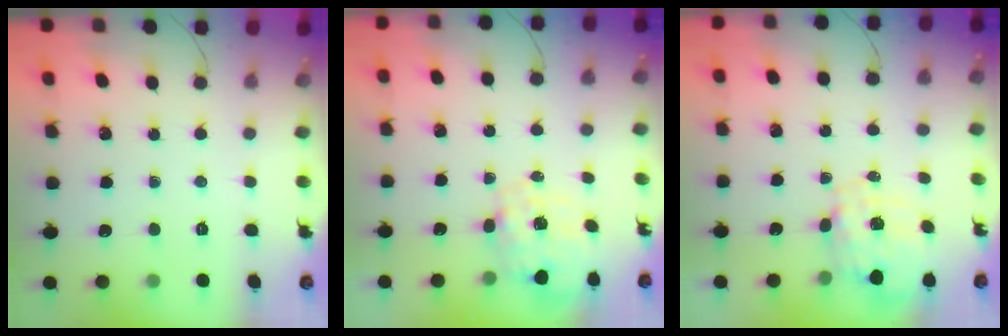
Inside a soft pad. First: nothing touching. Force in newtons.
{"total": 2.1, "press": 1.8, "slide": 1.0}
{"total": 1.3, "press": 1.2, "slide": 0.4}